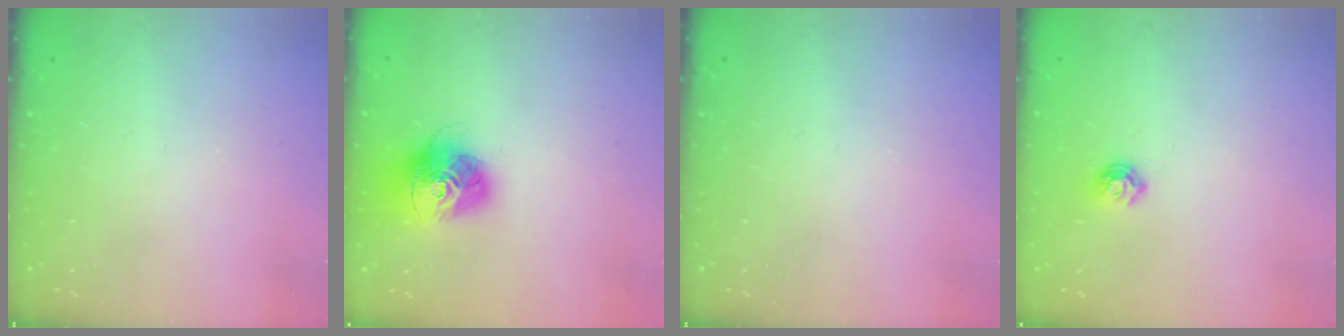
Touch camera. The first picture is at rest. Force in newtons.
{"total": 16.1, "press": 16.0, "slide": 1.5}
{"total": 0.0}
{"total": 6.6, "press": 6.6, "slide": 1.0}